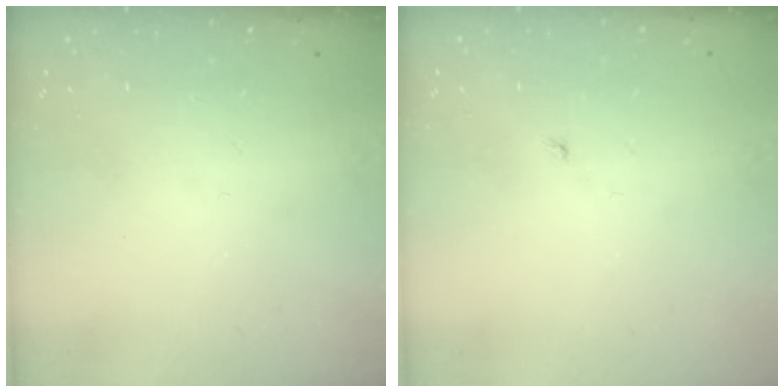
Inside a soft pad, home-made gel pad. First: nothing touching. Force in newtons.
{"total": 1.9, "press": 1.9, "slide": 0.3}